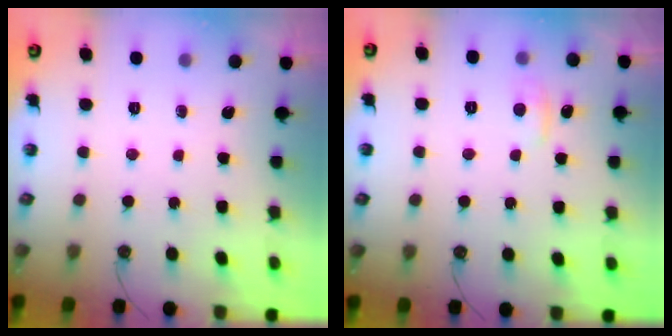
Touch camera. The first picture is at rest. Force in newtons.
{"total": 0.9, "press": 0.0, "slide": 0.9}